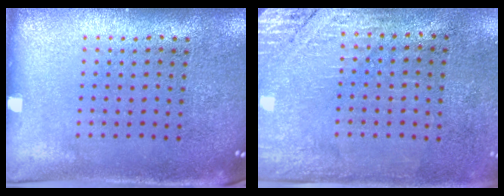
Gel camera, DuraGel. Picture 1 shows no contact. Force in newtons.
{"total": 2.7, "press": 2.4, "slide": 1.2}